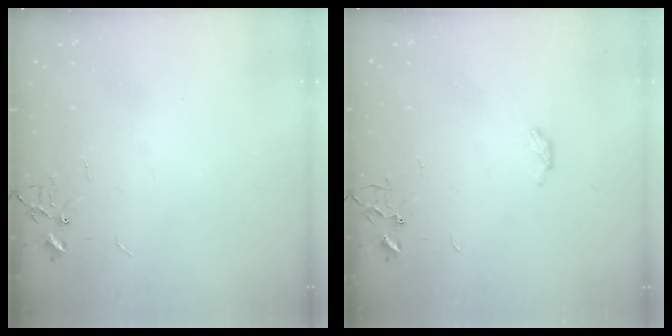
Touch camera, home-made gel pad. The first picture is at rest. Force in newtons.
{"total": 2.8, "press": 2.7, "slide": 0.5}